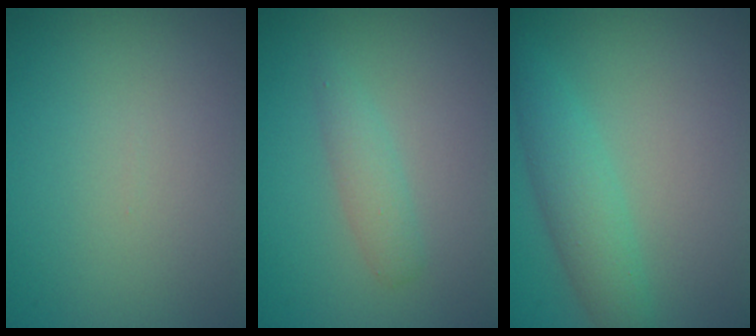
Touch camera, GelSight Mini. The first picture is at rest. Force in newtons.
{"total": 1.7, "press": 1.7, "slide": 0.0}
{"total": 3.2, "press": 3.2, "slide": 0.1}